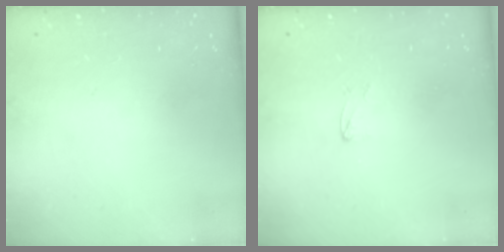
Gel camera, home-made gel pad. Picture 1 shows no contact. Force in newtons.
{"total": 1.7, "press": 1.6, "slide": 0.1}